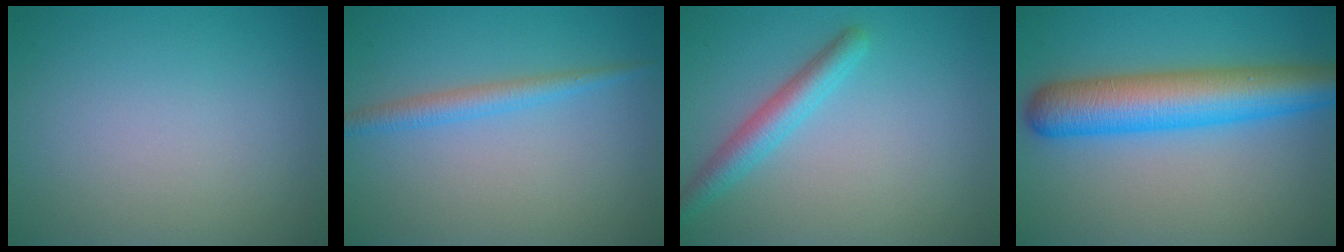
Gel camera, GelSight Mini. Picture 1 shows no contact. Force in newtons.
{"total": 2.1, "press": 2.1, "slide": 0.1}
{"total": 2.9, "press": 2.9, "slide": 0.1}
{"total": 8.4, "press": 8.4, "slide": 0.2}